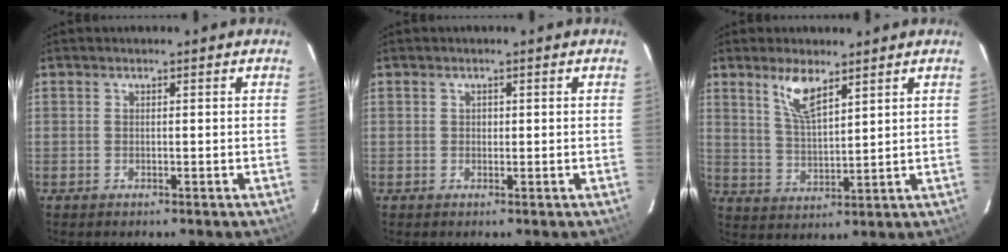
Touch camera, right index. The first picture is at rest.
{"total": 0.7, "force": [0.0, 0.7, 0.2], "torque": [0.001, 0.002, 0.001]}
{"total": 6.9, "force": [4.5, 2.1, 4.8], "torque": [-0.091, 0.000, 0.093]}